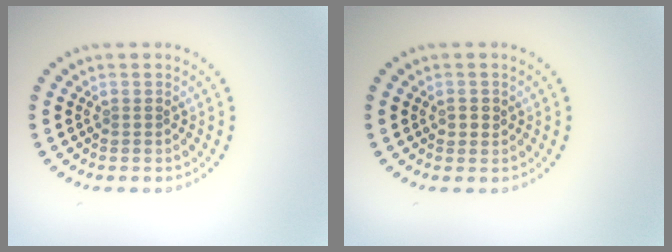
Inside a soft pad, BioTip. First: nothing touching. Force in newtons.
{"total": 1.0, "press": 1.0, "slide": 0.2}